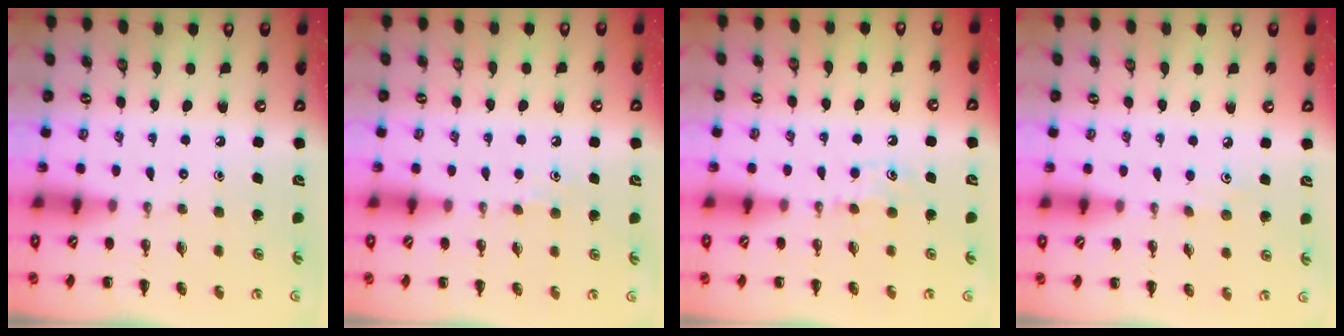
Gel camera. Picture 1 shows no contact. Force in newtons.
{"total": 3.6, "press": 3.3, "slide": 1.4}
{"total": 4.6, "press": 4.4, "slide": 1.4}
{"total": 2.8, "press": 2.7, "slide": 0.8}